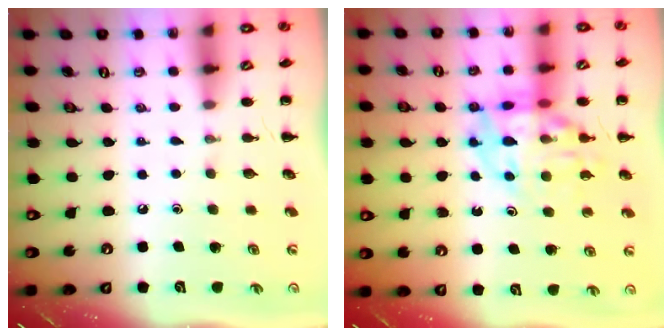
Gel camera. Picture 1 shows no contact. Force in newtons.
{"total": 14.7, "press": 14.4, "slide": 3.1}